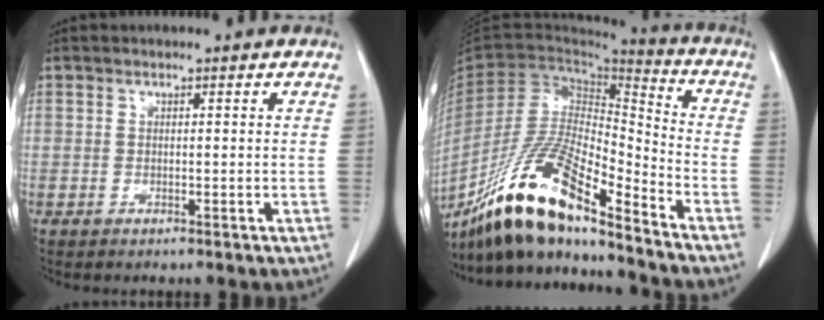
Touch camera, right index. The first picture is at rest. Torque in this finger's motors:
{"motor_torque": [1.07, -1.07, 0.86, 0.21]}